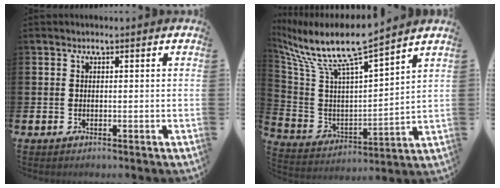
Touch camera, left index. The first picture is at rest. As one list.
[{"total": 9.8, "force": [8.7, 1.0, 4.5], "torque": [-0.129, -0.070, 0.143]}]